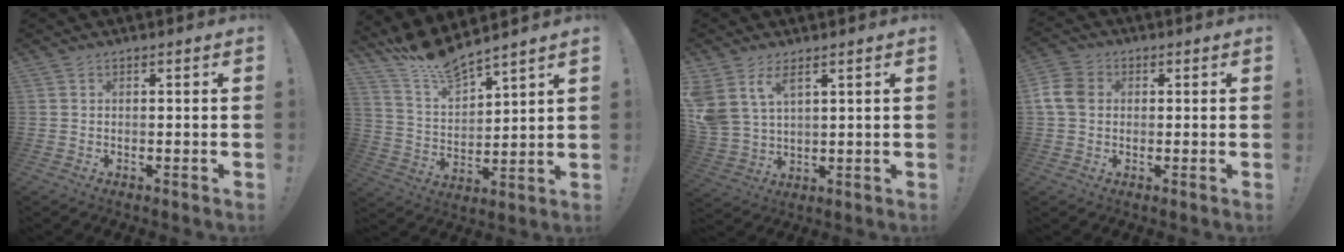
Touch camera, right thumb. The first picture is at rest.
{"total": 10.7, "force": [10.3, 1.1, 2.7], "torque": [-0.075, -0.084, 0.188]}
{"total": 7.8, "force": [4.8, 4.0, 4.7], "torque": [-0.102, -0.024, 0.093]}
{"total": 8.1, "force": [0.8, 6.4, 4.9], "torque": [-0.104, 0.012, 0.020]}